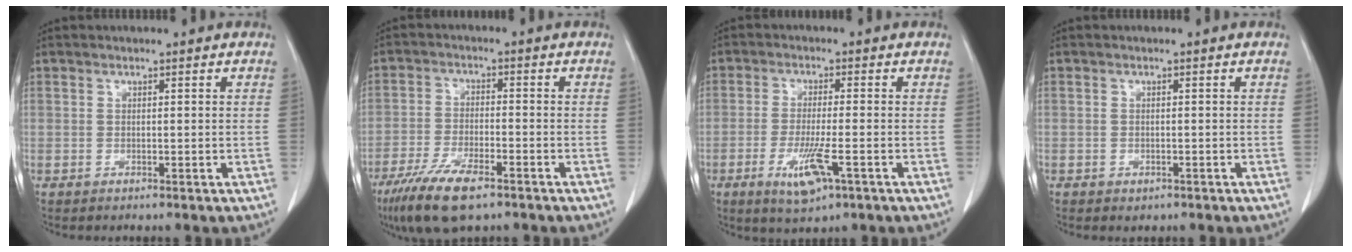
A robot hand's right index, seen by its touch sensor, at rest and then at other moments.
{"total": 9.9, "force": [-6.7, 2.6, 6.8], "torque": [-0.129, -0.018, -0.116]}
{"total": 6.8, "force": [-3.0, 1.1, 6.0], "torque": [-0.115, -0.015, -0.047]}
{"total": 1.1, "force": [-0.6, 0.8, 0.4], "torque": [-0.006, 0.002, -0.002]}